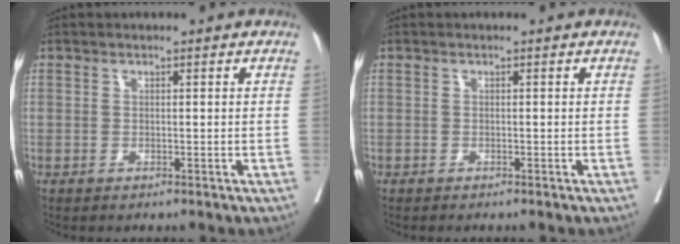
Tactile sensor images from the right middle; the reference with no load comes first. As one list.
[{"total": 0.7, "force": [-0.7, 0.1, 0.2], "torque": [-0.004, -0.001, -0.013]}]